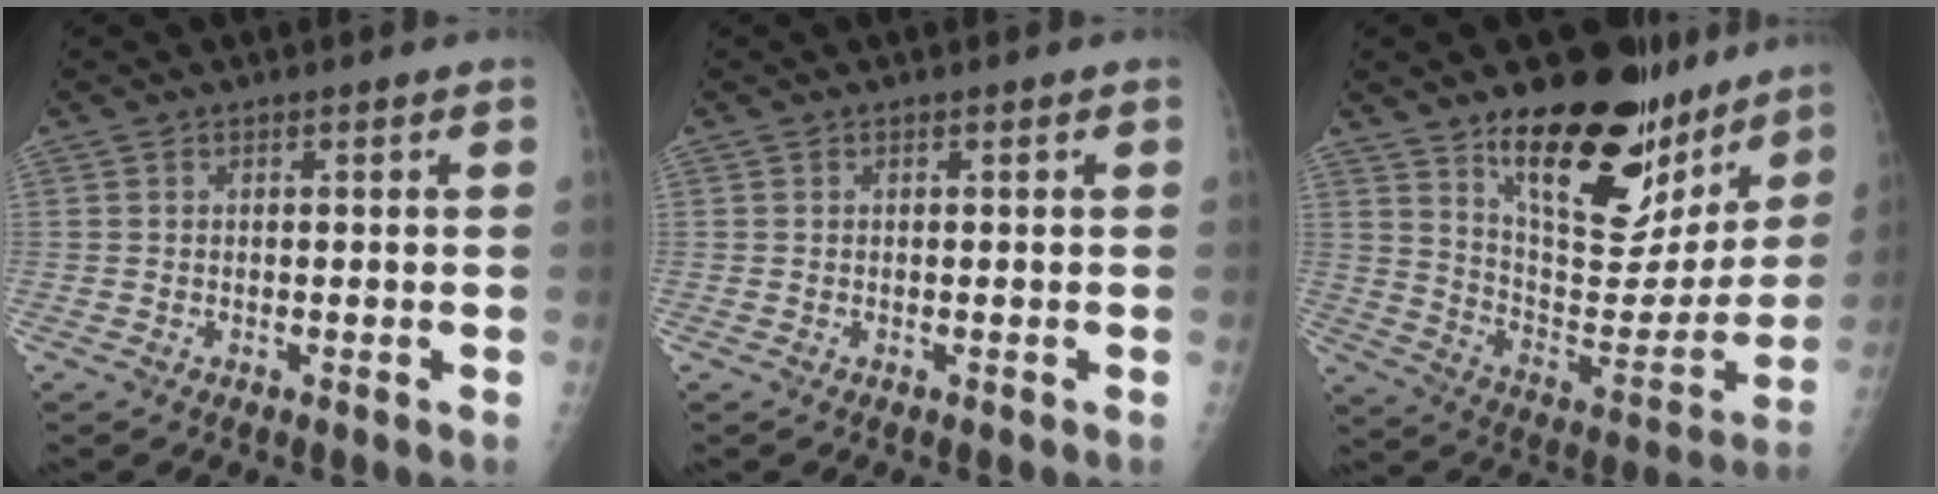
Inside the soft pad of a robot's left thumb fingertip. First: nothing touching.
{"total": 0.0}
{"total": 26.5, "force": [17.3, 11.7, 16.2], "torque": [-0.186, -0.091, 0.272]}